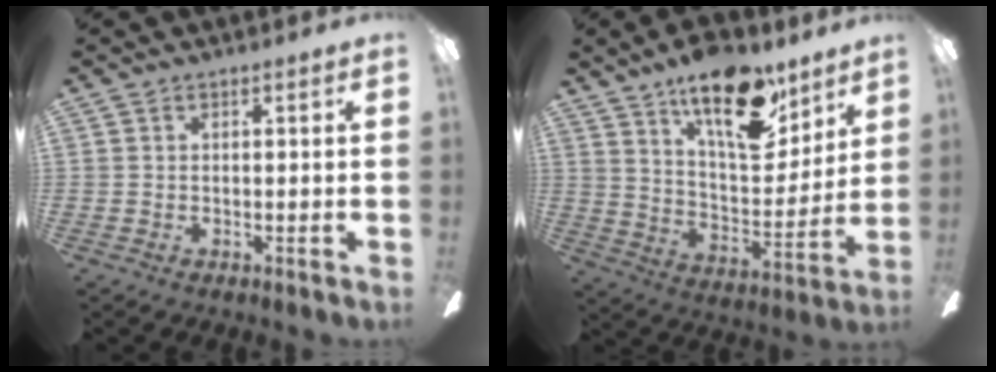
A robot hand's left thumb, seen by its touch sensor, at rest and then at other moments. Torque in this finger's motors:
{"motor_torque": [1.71, 1.72, 1.42, -1.35, 0.08]}